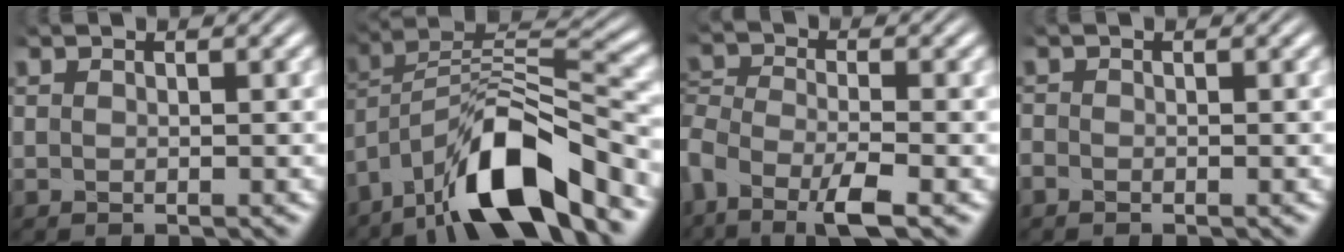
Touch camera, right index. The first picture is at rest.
{"total": 9.5, "force": [-3.0, 5.0, 7.5], "torque": [-0.126, -0.010, -0.047]}
{"total": 5.9, "force": [-2.1, 4.1, 3.7], "torque": [-0.102, -0.025, -0.033]}
{"total": 1.1, "force": [-0.9, 0.6, 0.1], "torque": [-0.008, -0.002, -0.019]}